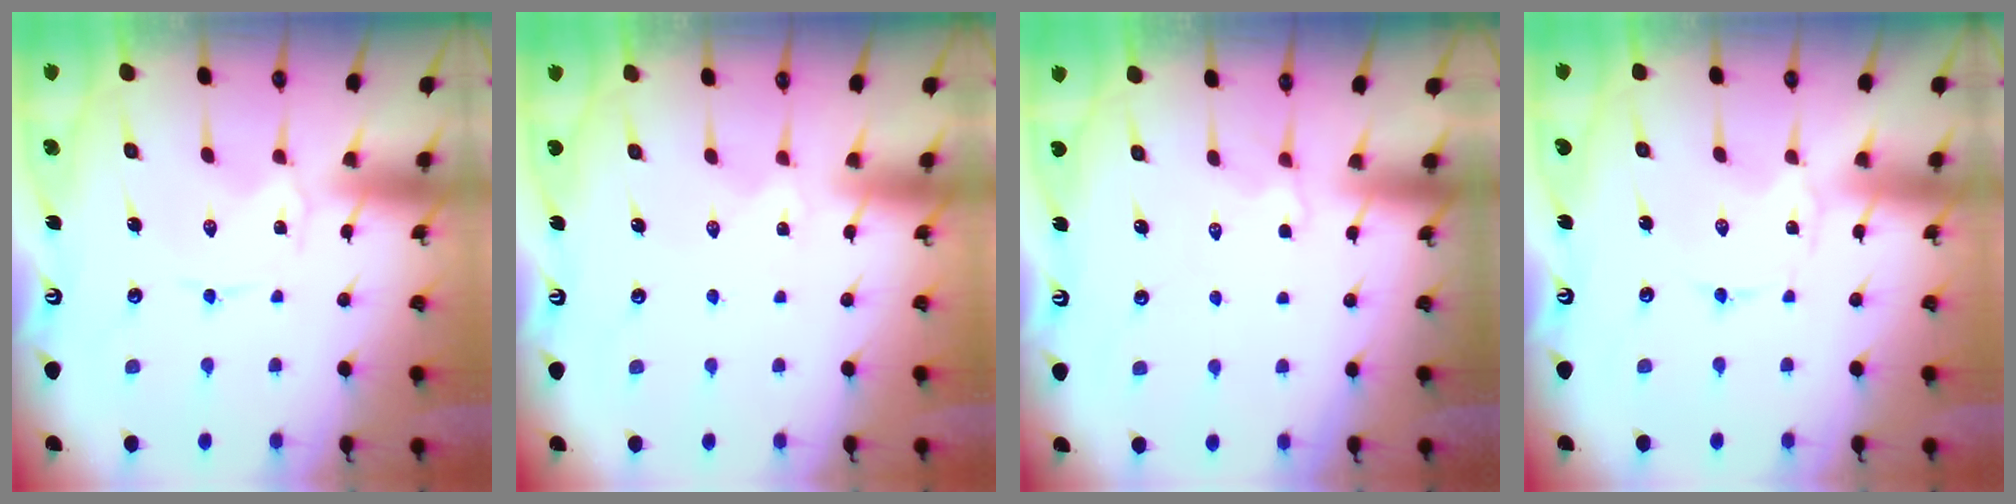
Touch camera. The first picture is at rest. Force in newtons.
{"total": 0.0}
{"total": 2.7, "press": 2.1, "slide": 1.8}
{"total": 0.0}